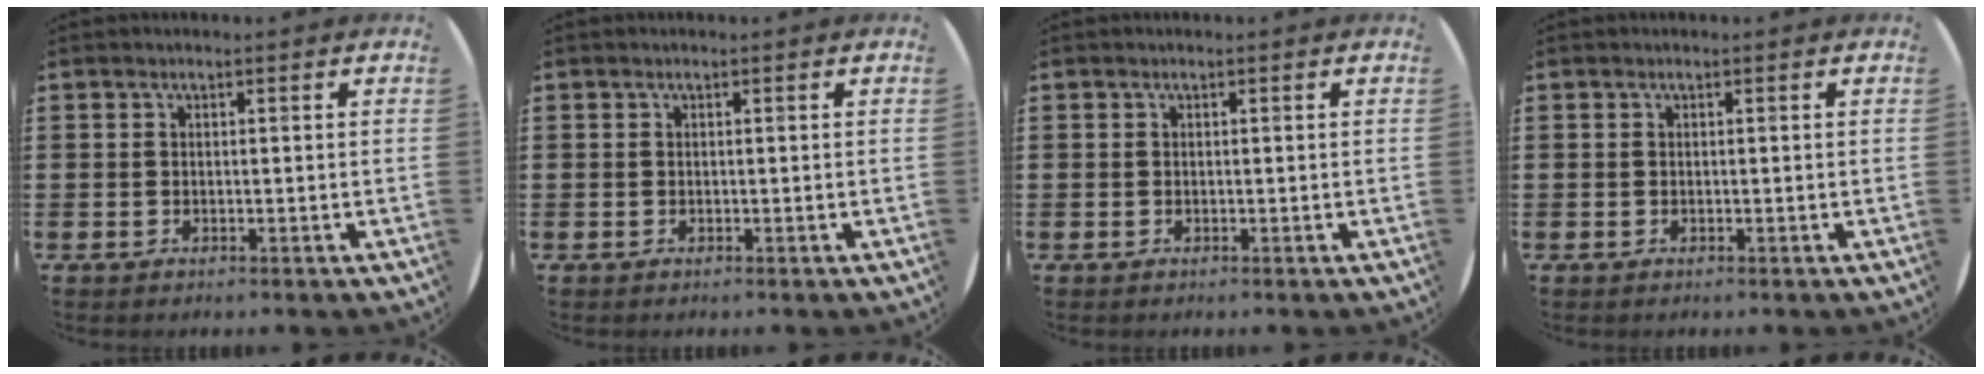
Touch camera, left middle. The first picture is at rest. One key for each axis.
{"total": 0.0}
{"total": 0.0}
{"total": 0.0}